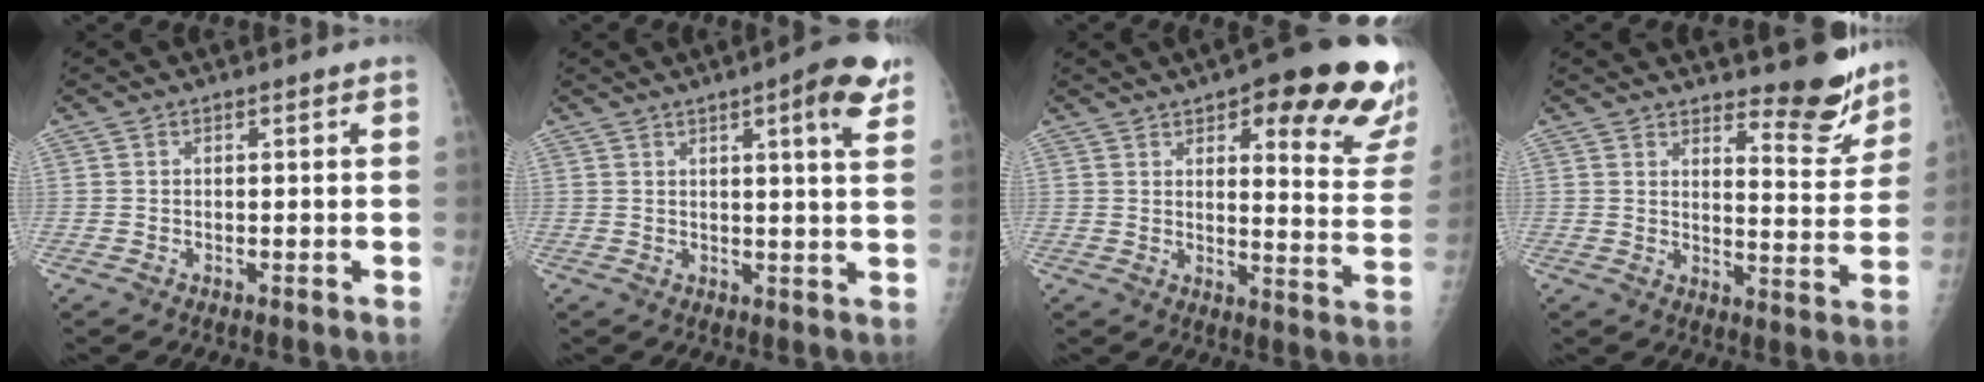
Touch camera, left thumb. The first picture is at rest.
{"total": 8.2, "force": [4.4, 1.2, 6.8], "torque": [-0.083, -0.017, 0.052]}
{"total": 21.4, "force": [12.5, 6.1, 16.2], "torque": [-0.163, -0.055, 0.149]}
{"total": 9.5, "force": [8.2, 2.5, 4.2], "torque": [-0.030, -0.076, 0.115]}